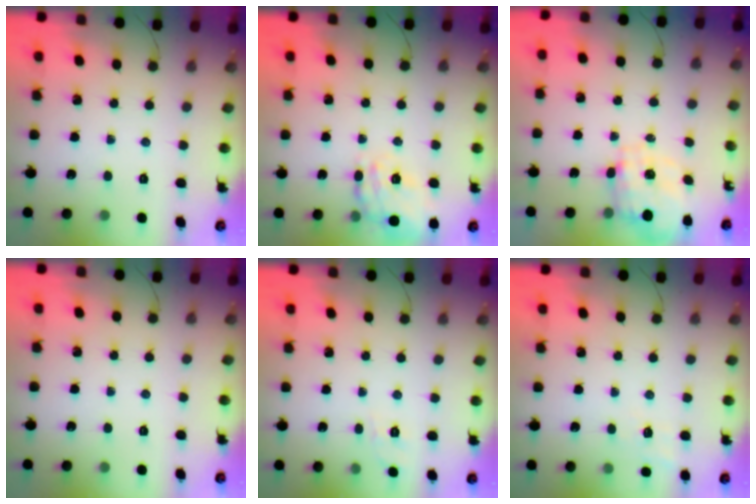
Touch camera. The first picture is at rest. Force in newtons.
{"total": 18.1, "press": 18.0, "slide": 1.8}
{"total": 3.7, "press": 3.5, "slide": 1.3}
{"total": 0.0}
{"total": 3.5, "press": 3.1, "slide": 1.7}
{"total": 8.1, "press": 7.9, "slide": 1.8}